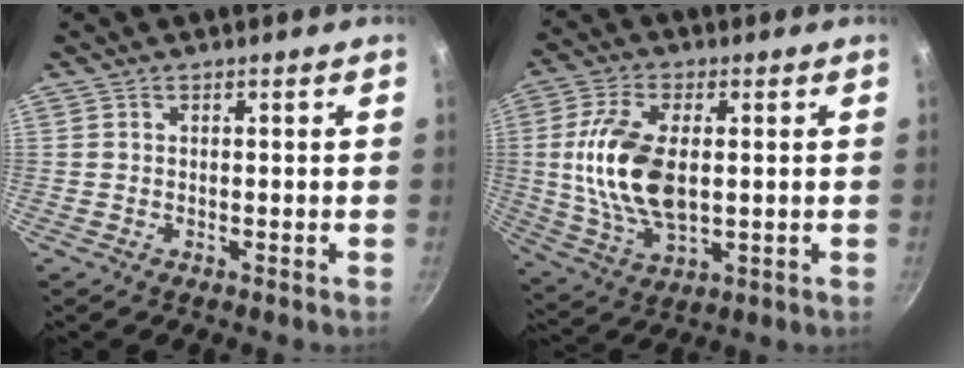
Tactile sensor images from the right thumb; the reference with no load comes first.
{"total": 15.1, "force": [1.0, 8.2, 12.7], "torque": [-0.243, 0.000, 0.022]}